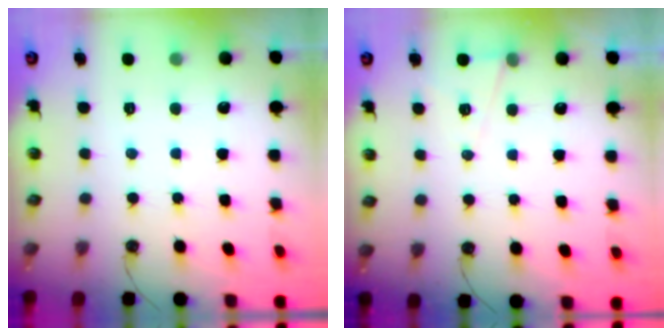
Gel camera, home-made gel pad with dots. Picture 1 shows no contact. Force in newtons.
{"total": 6.0, "press": 3.9, "slide": 4.5}